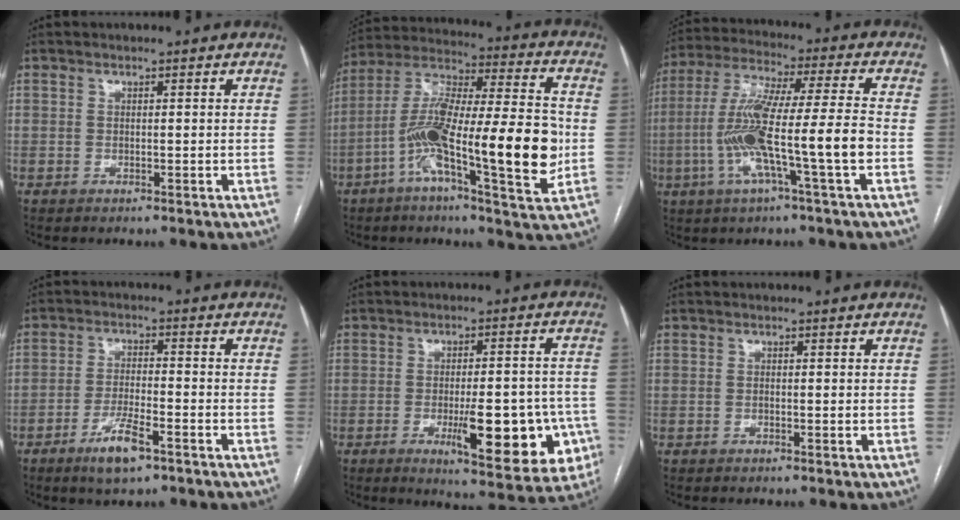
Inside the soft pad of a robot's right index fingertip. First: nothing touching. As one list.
[{"total": 21.7, "force": [-5.0, 3.4, 20.8], "torque": [-0.354, 0.007, -0.084]}, {"total": 15.0, "force": [-3.9, -0.3, 14.5], "torque": [-0.283, 0.007, -0.077]}, {"total": 6.3, "force": [-3.9, 1.2, 4.9], "torque": [-0.093, -0.006, -0.066]}, {"total": 15.9, "force": [-5.3, 4.0, 14.4], "torque": [-0.137, 0.012, -0.056]}, {"total": 0.5, "force": [-0.1, 0.1, 0.5], "torque": [-0.008, -0.001, -0.001]}]